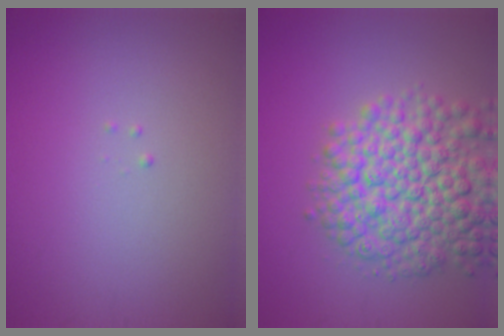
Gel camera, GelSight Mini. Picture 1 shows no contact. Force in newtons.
{"total": 9.0, "press": 9.0, "slide": 0.3}